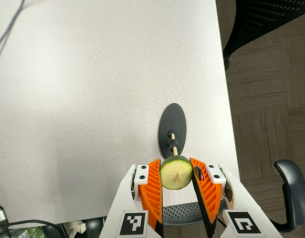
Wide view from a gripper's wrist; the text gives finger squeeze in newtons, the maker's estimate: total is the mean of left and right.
{"total": 11.5, "left": 12.2, "right": 10.7}